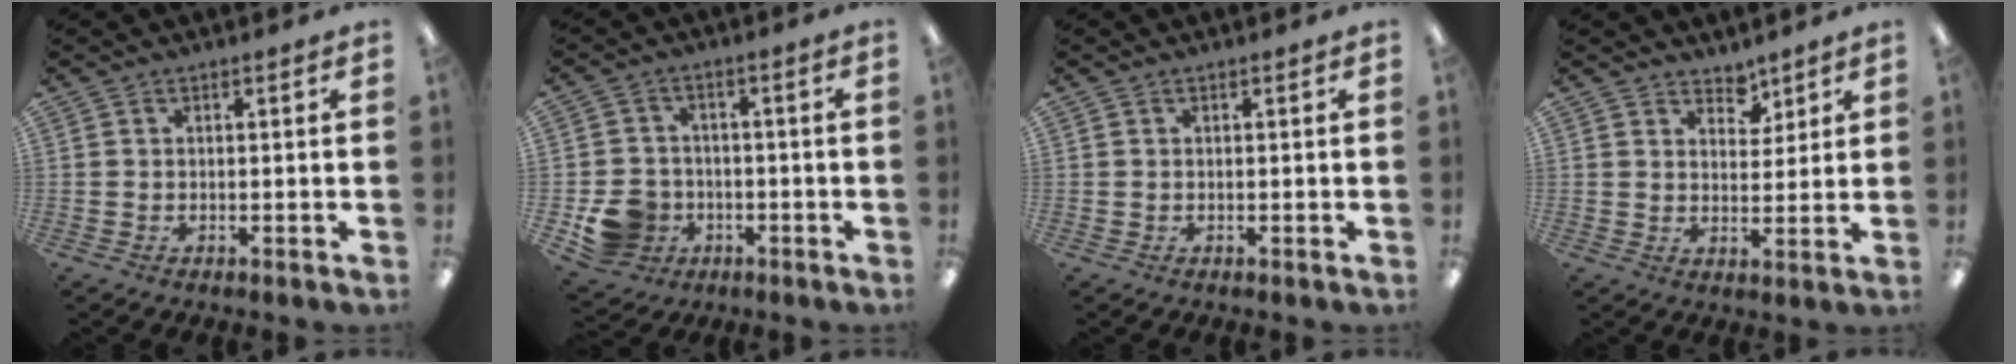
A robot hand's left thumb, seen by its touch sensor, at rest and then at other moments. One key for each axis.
{"total": 8.2, "fx": -3.0, "fy": 7.1, "fz": 2.6, "tx": -0.065, "ty": 0.022, "tz": -0.049}
{"total": 0.0}
{"total": 5.0, "fx": 4.2, "fy": 2.6, "fz": 0.9, "tx": 0.002, "ty": -0.026, "tz": 0.073}